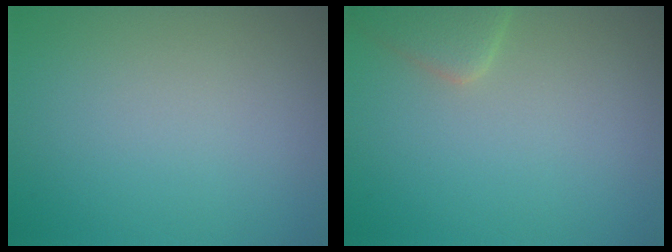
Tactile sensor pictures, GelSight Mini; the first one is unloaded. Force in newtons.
{"total": 3.0, "press": 3.0, "slide": 0.2}